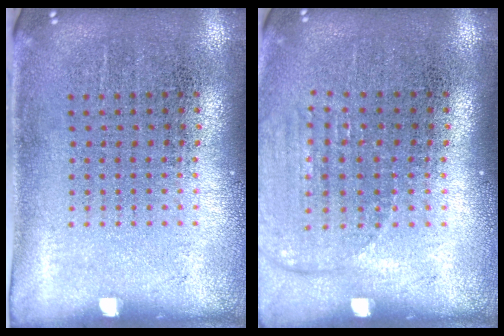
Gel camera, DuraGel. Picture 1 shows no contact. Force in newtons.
{"total": 1.4, "press": 1.2, "slide": 0.6}